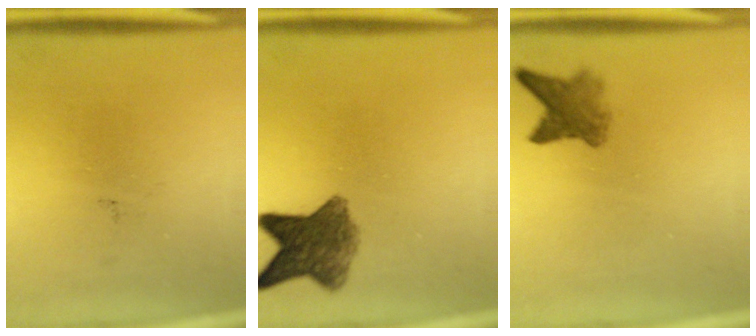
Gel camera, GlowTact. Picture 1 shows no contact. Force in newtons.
{"total": 7.4}
{"total": 3.9}